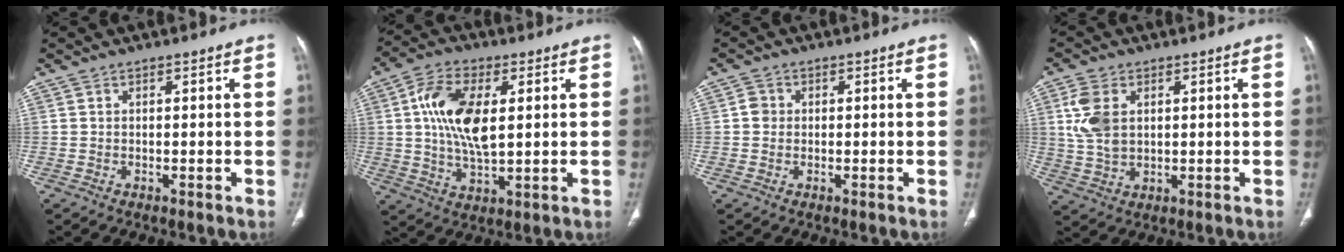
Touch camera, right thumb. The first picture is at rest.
{"total": 13.0, "force": [2.2, 6.2, 11.2], "torque": [-0.212, -0.006, 0.040]}
{"total": 2.4, "force": [0.1, 2.2, 0.9], "torque": [-0.004, 0.006, -0.001]}
{"total": 7.9, "force": [2.0, 5.2, 5.6], "torque": [-0.117, -0.001, 0.046]}